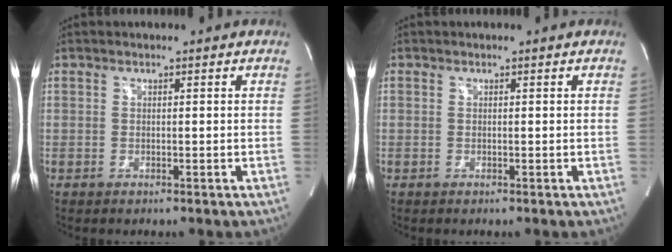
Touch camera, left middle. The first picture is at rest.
{"total": 0.0}